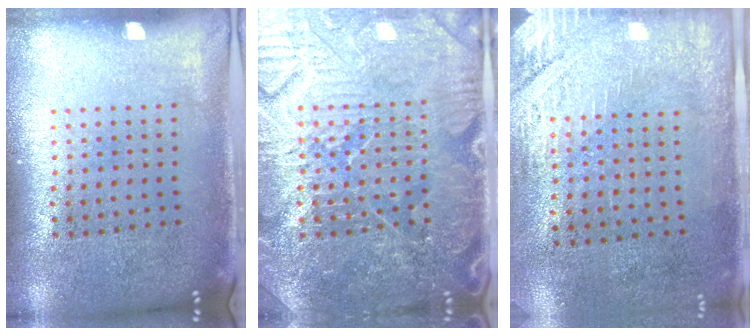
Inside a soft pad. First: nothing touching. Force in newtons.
{"total": 4.9, "press": 4.7, "slide": 1.4}
{"total": 2.9, "press": 2.5, "slide": 1.5}